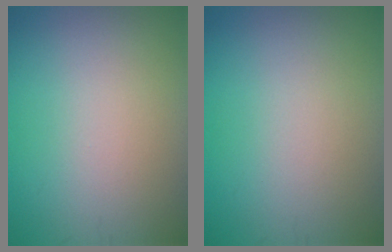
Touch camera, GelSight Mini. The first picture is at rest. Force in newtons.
{"total": 0.0}